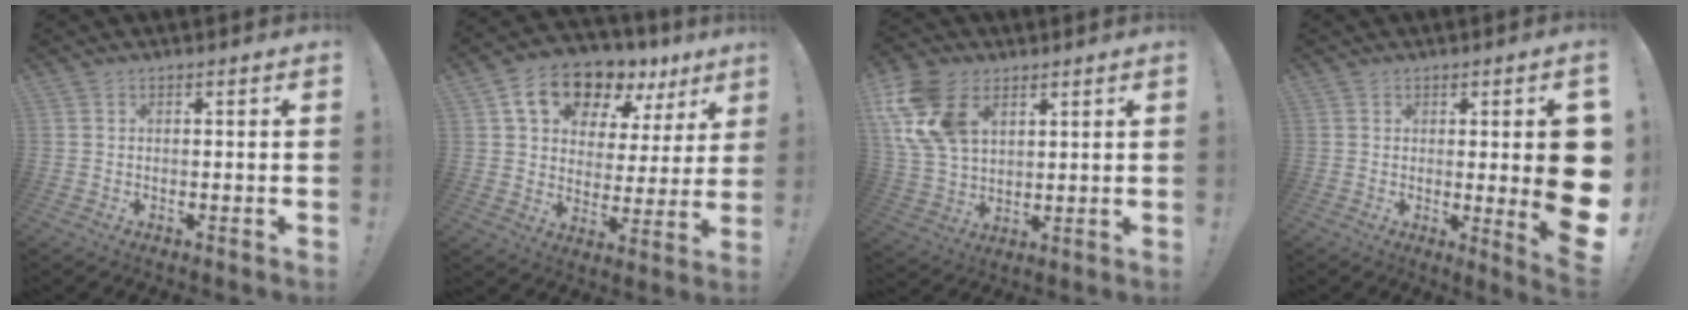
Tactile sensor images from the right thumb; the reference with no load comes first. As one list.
[{"total": 14.7, "force": [9.7, 8.3, 7.3], "torque": [-0.123, -0.063, 0.173]}, {"total": 16.7, "force": [6.7, 11.2, 10.3], "torque": [-0.207, -0.018, 0.129]}, {"total": 11.5, "force": [-0.3, 1.2, 11.5], "torque": [-0.143, -0.018, -0.004]}]